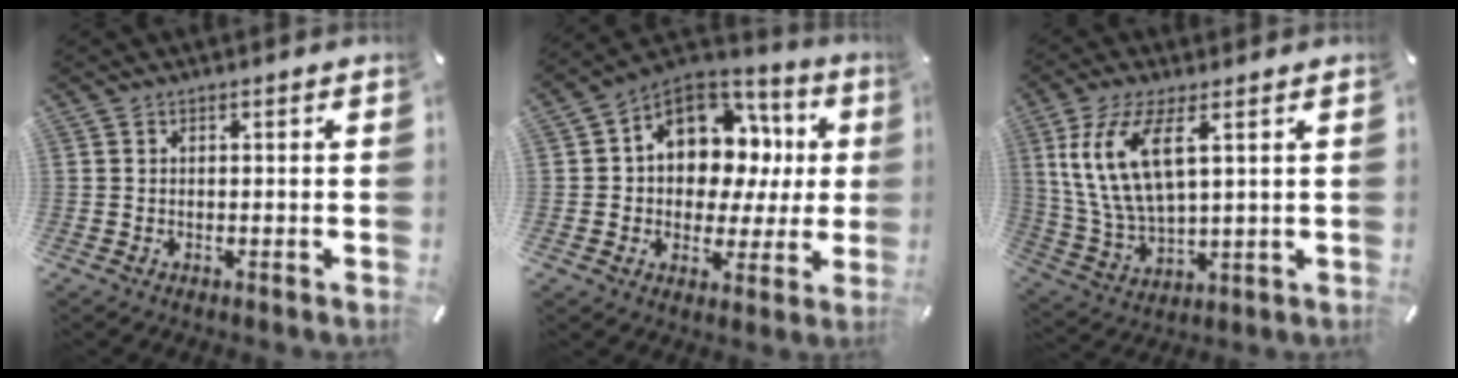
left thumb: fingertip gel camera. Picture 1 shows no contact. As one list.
[{"total": 12.9, "force": [3.6, 10.3, 6.9], "torque": [-0.110, -0.025, 0.072]}, {"total": 12.7, "force": [4.8, 5.2, 10.5], "torque": [-0.240, -0.006, 0.087]}]